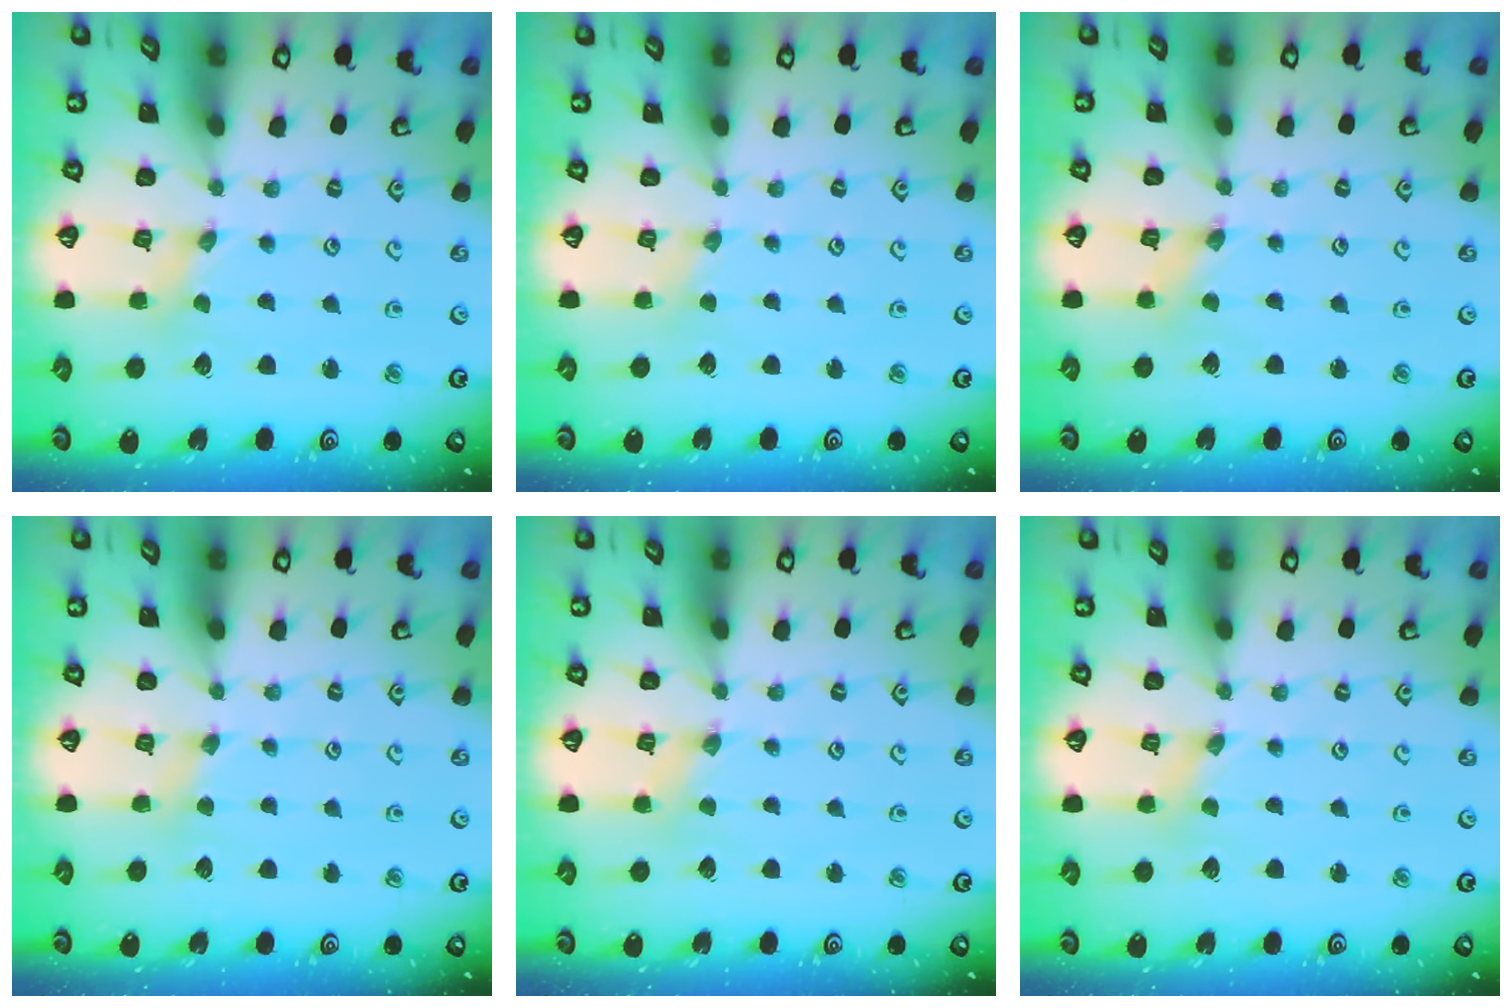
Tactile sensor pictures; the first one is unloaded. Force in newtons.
{"total": 1.0, "press": 1.0, "slide": 0.2}
{"total": 0.0}
{"total": 2.3, "press": 2.3, "slide": 0.4}
{"total": 1.9, "press": 1.9, "slide": 0.3}
{"total": 0.0}